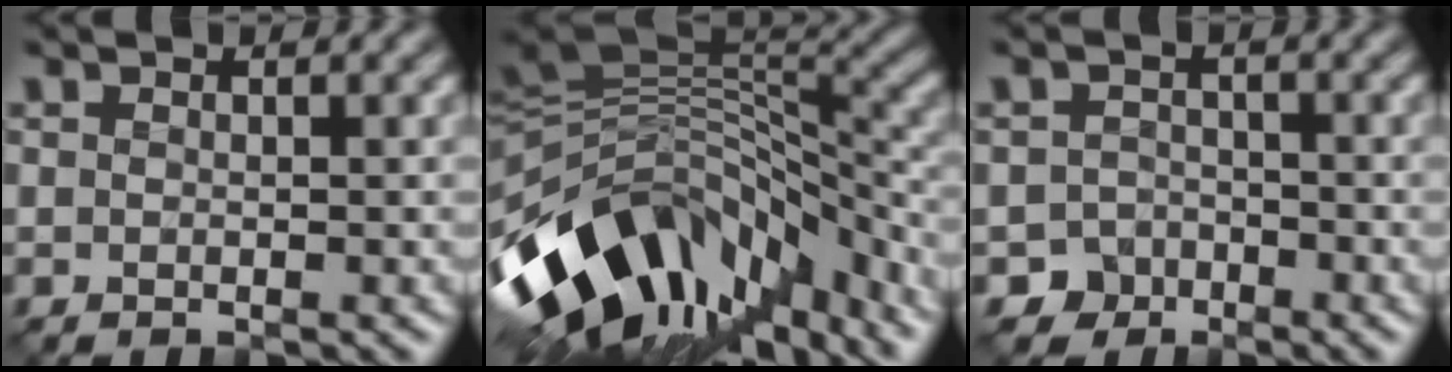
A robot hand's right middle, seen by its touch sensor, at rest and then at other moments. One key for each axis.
{"total": 13.7, "fx": -6.1, "fy": 8.0, "fz": 9.2, "tx": -0.185, "ty": 0.012, "tz": -0.104}
{"total": 2.8, "fx": -2.0, "fy": 1.9, "fz": 0.0, "tx": 0.014, "ty": 0.002, "tz": -0.036}